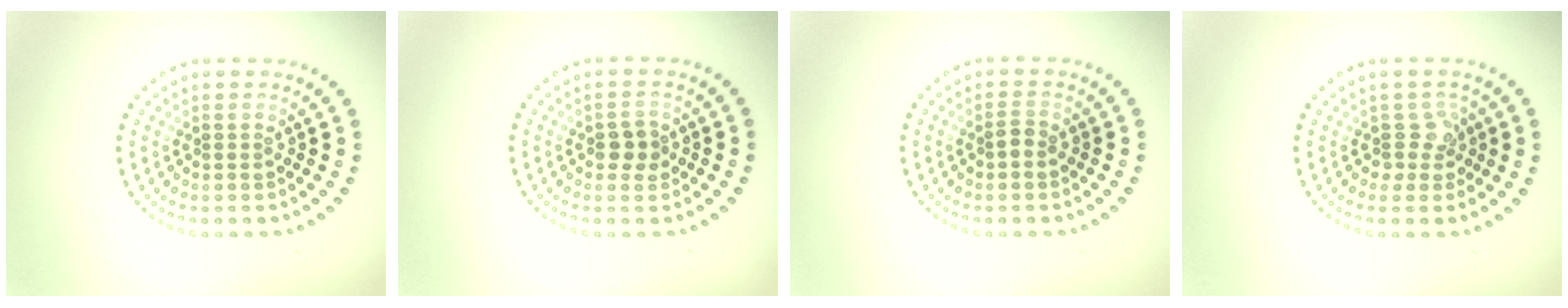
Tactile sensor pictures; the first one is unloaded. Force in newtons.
{"total": 1.7, "press": 1.7, "slide": 0.2}
{"total": 0.8, "press": 0.8, "slide": 0.2}
{"total": 1.9, "press": 1.4, "slide": 1.2}